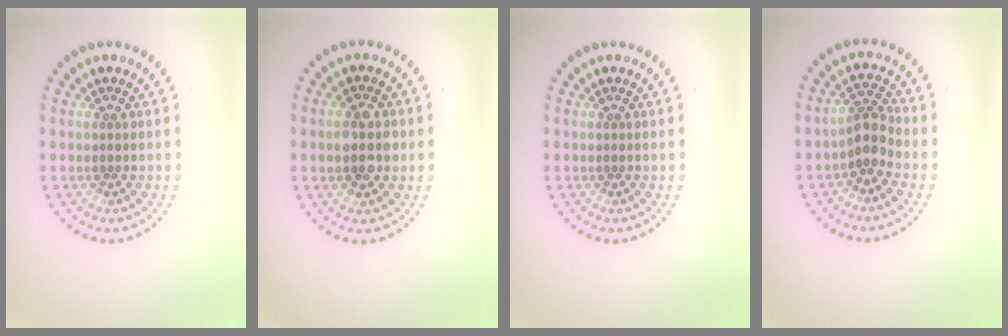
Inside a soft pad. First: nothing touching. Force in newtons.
{"total": 4.0, "press": 4.0, "slide": 0.2}
{"total": 0.0}
{"total": 2.5, "press": 1.9, "slide": 1.6}